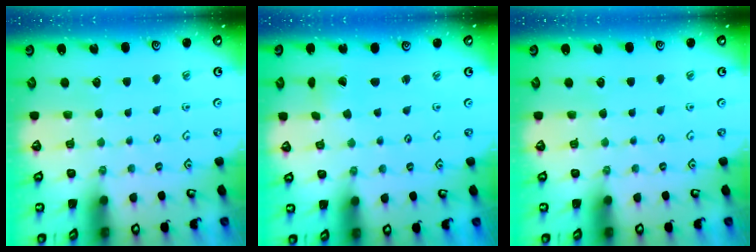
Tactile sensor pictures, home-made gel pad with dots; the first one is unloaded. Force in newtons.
{"total": 0.0}
{"total": 0.0}